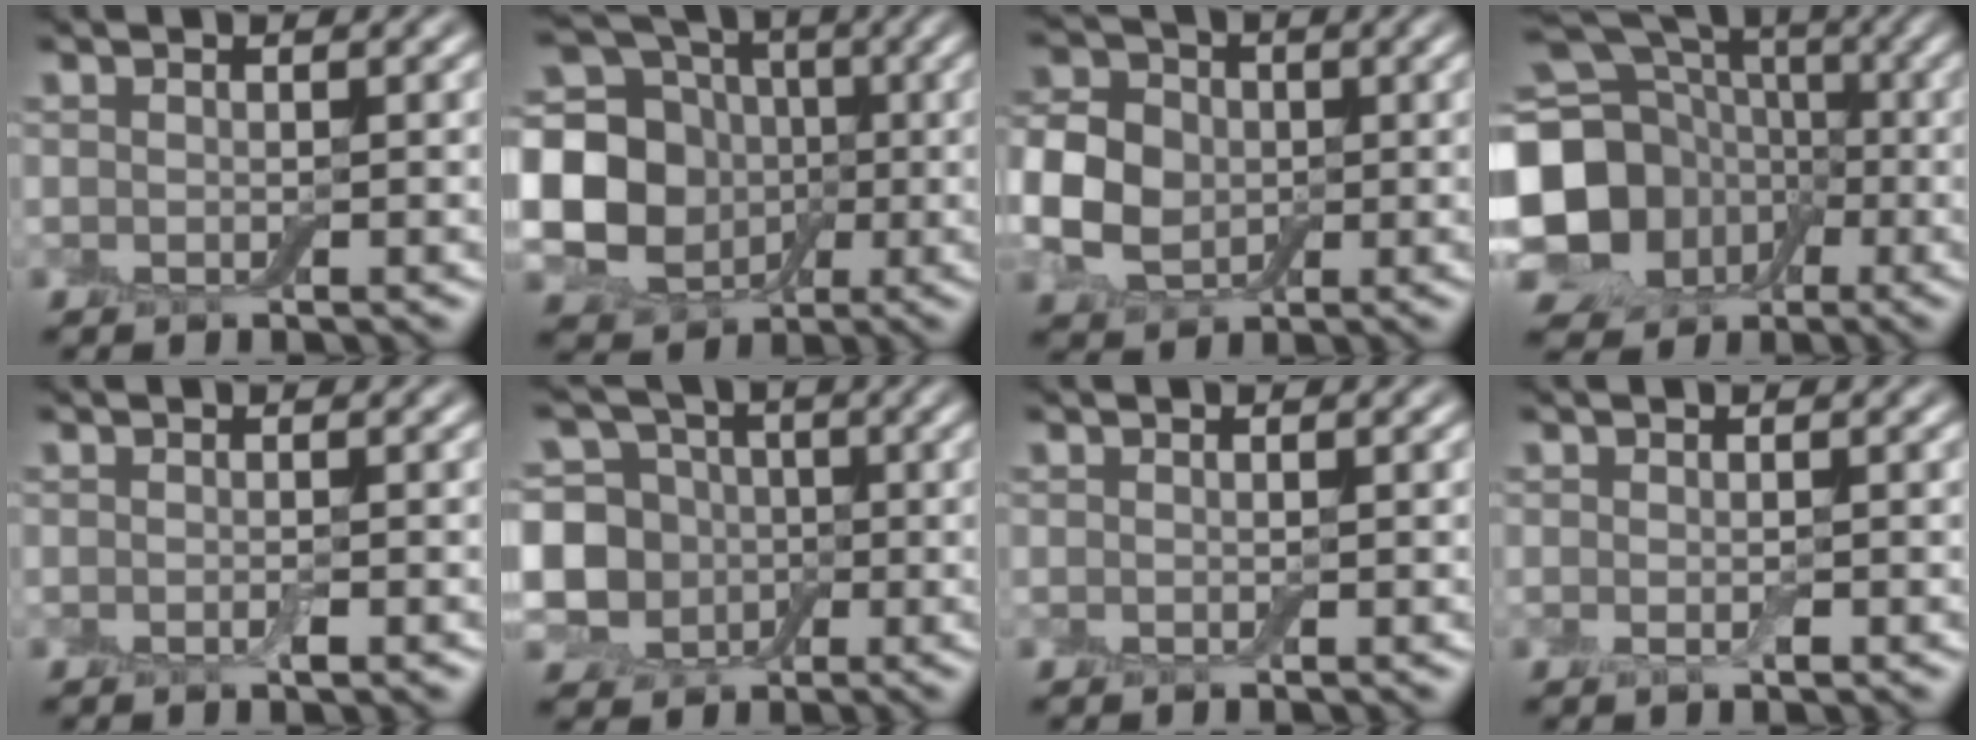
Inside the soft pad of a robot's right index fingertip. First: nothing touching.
{"total": 11.6, "force": [0.0, 10.4, 5.3], "torque": [-0.130, -0.002, -0.025]}
{"total": 6.6, "force": [-0.3, 5.3, 3.8], "torque": [-0.090, 0.008, -0.016]}
{"total": 16.6, "force": [-1.9, 14.8, 7.3], "torque": [-0.176, -0.002, -0.070]}
{"total": 0.8, "force": [-0.3, 0.1, 0.7], "torque": [-0.012, -0.002, -0.006]}
{"total": 7.1, "force": [-0.3, 6.4, 3.0], "torque": [-0.046, -0.004, -0.032]}
{"total": 0.0}
{"total": 0.9, "force": [-0.2, 0.5, 0.8], "torque": [-0.016, -0.003, -0.003]}